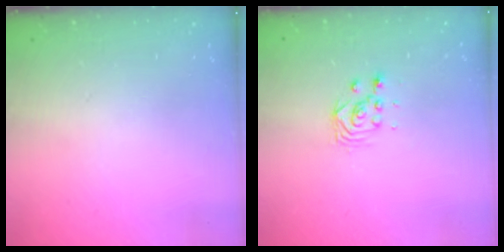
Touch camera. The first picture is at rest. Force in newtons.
{"total": 3.0, "press": 2.9, "slide": 0.3}